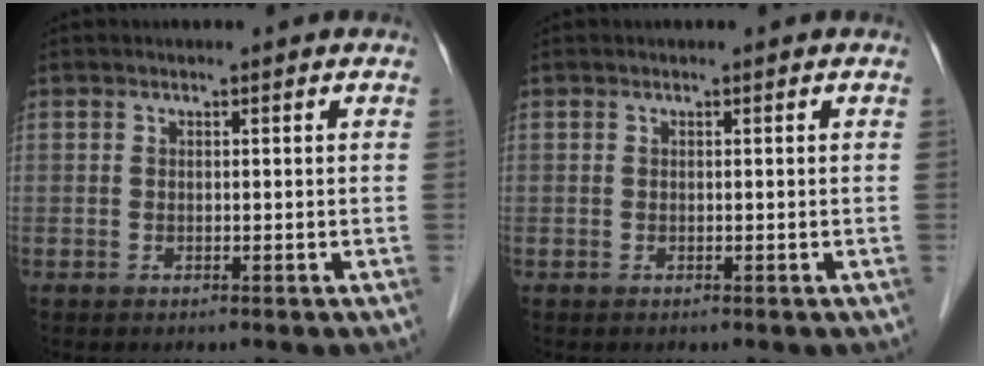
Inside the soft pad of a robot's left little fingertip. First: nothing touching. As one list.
[{"total": 0.0}]